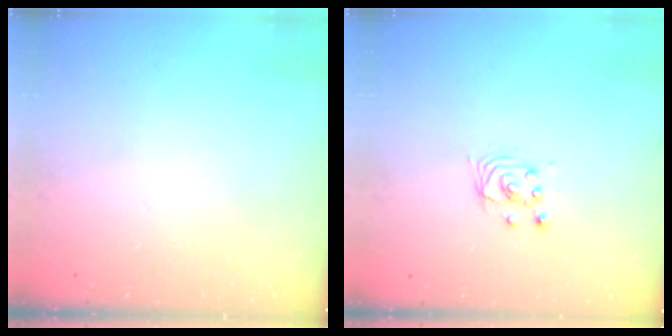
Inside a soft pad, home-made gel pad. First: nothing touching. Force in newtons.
{"total": 2.9, "press": 2.9, "slide": 0.0}